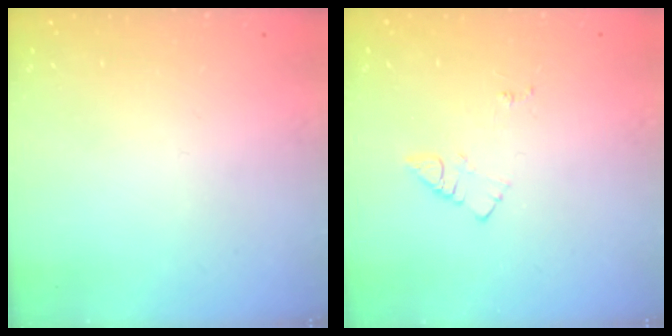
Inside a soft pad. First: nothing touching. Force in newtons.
{"total": 7.2, "press": 7.2, "slide": 0.6}